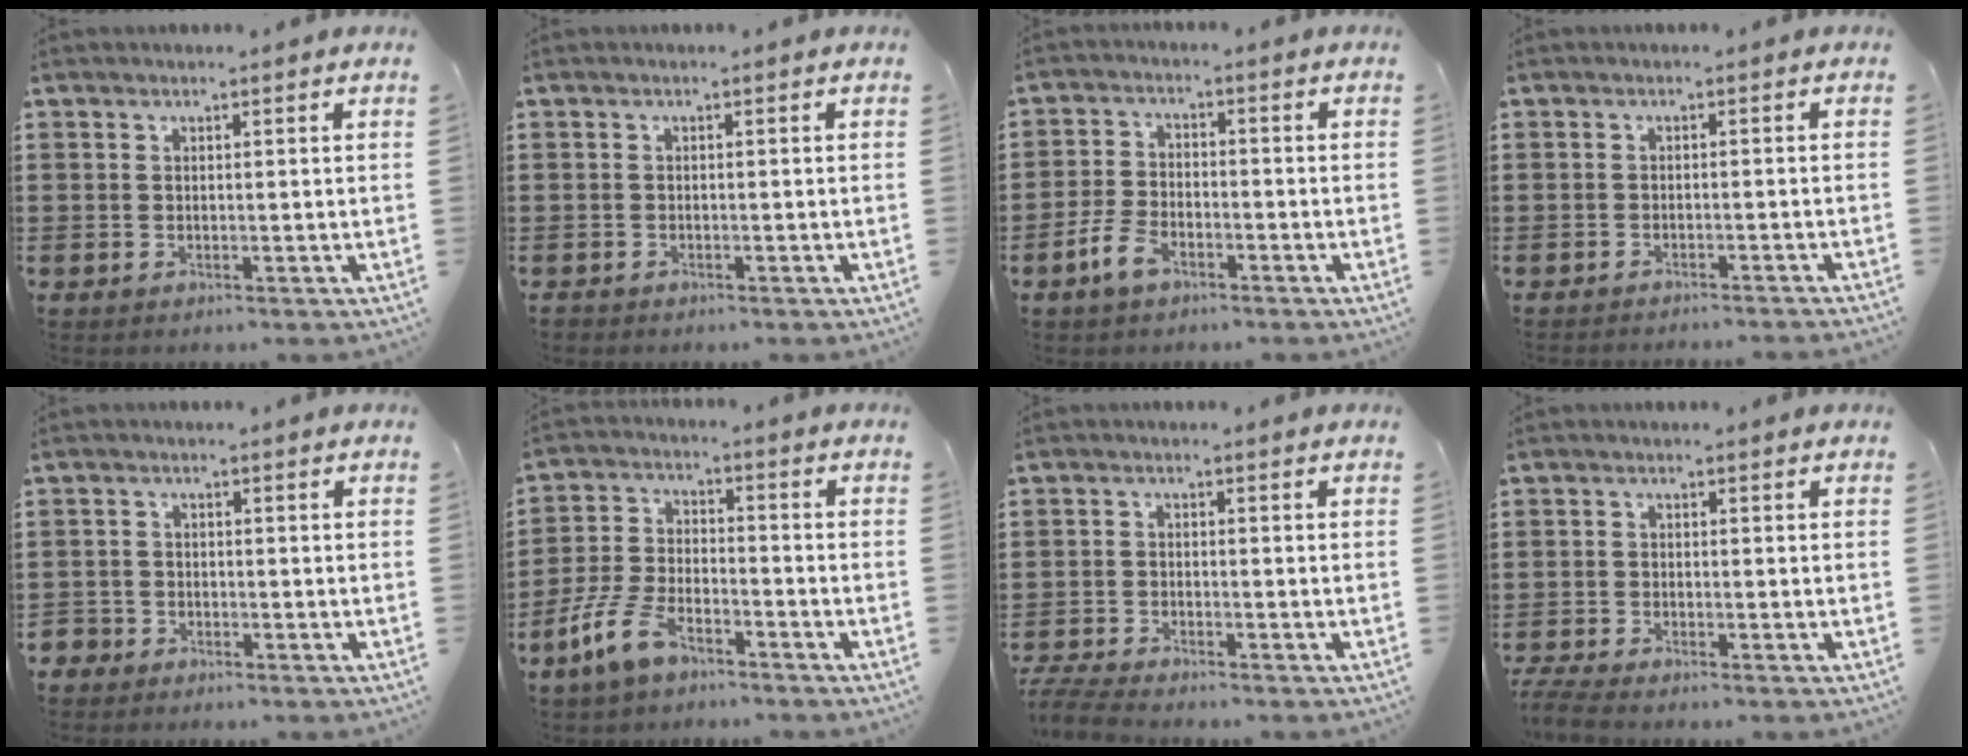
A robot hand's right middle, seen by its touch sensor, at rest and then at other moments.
{"total": 0.6, "force": [-0.5, 0.1, -0.1], "torque": [0.000, 0.000, -0.012]}
{"total": 4.7, "force": [-3.0, 2.2, 2.8], "torque": [-0.074, -0.002, -0.060]}
{"total": 1.4, "force": [-1.3, -0.4, 0.1], "torque": [-0.004, 0.000, -0.026]}
{"total": 2.1, "force": [-1.8, 1.0, 0.0], "torque": [-0.013, -0.005, -0.042]}
{"total": 8.3, "force": [-5.9, 3.4, 4.9], "torque": [-0.115, 0.004, -0.113]}
{"total": 3.8, "force": [-3.7, 0.0, 1.1], "torque": [-0.039, -0.013, -0.078]}
{"total": 2.6, "force": [-2.4, -0.1, 0.9], "torque": [-0.030, -0.009, -0.052]}